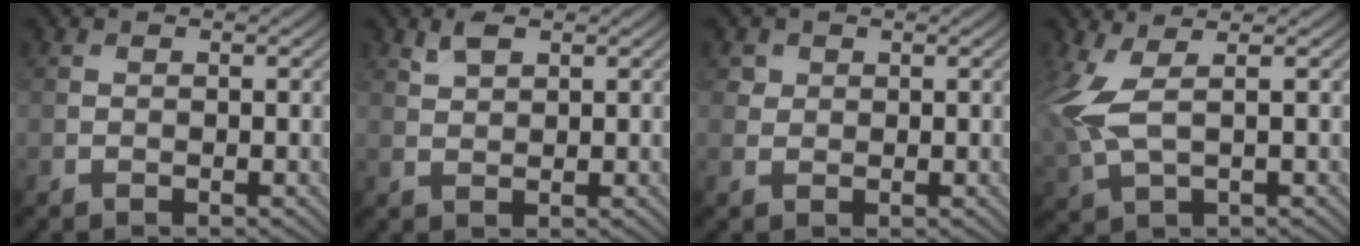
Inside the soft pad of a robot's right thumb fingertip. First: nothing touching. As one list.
[{"total": 2.3, "force": [1.4, 1.0, 1.4], "torque": [-0.033, 0.002, 0.030]}, {"total": 1.6, "force": [0.7, 1.4, 0.3], "torque": [-0.005, -0.008, 0.016]}, {"total": 6.5, "force": [1.2, 2.5, 5.9], "torque": [-0.158, 0.004, 0.022]}]